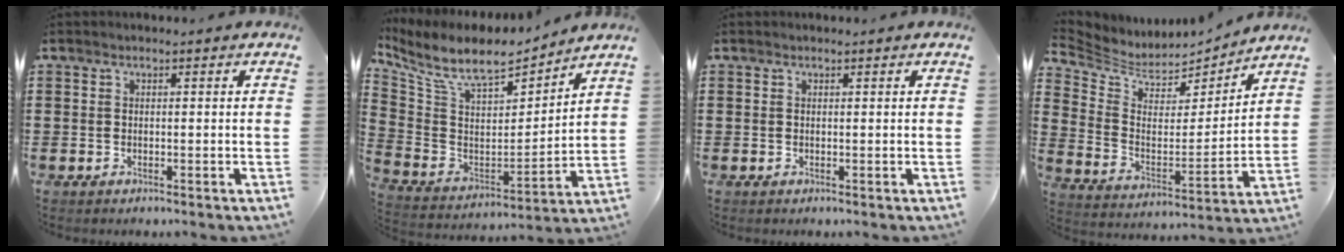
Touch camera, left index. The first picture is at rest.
{"total": 9.6, "force": [7.9, 3.0, 4.7], "torque": [-0.127, -0.048, 0.137]}
{"total": 0.0}
{"total": 4.8, "force": [4.3, 2.1, 0.6], "torque": [-0.045, -0.039, 0.068]}